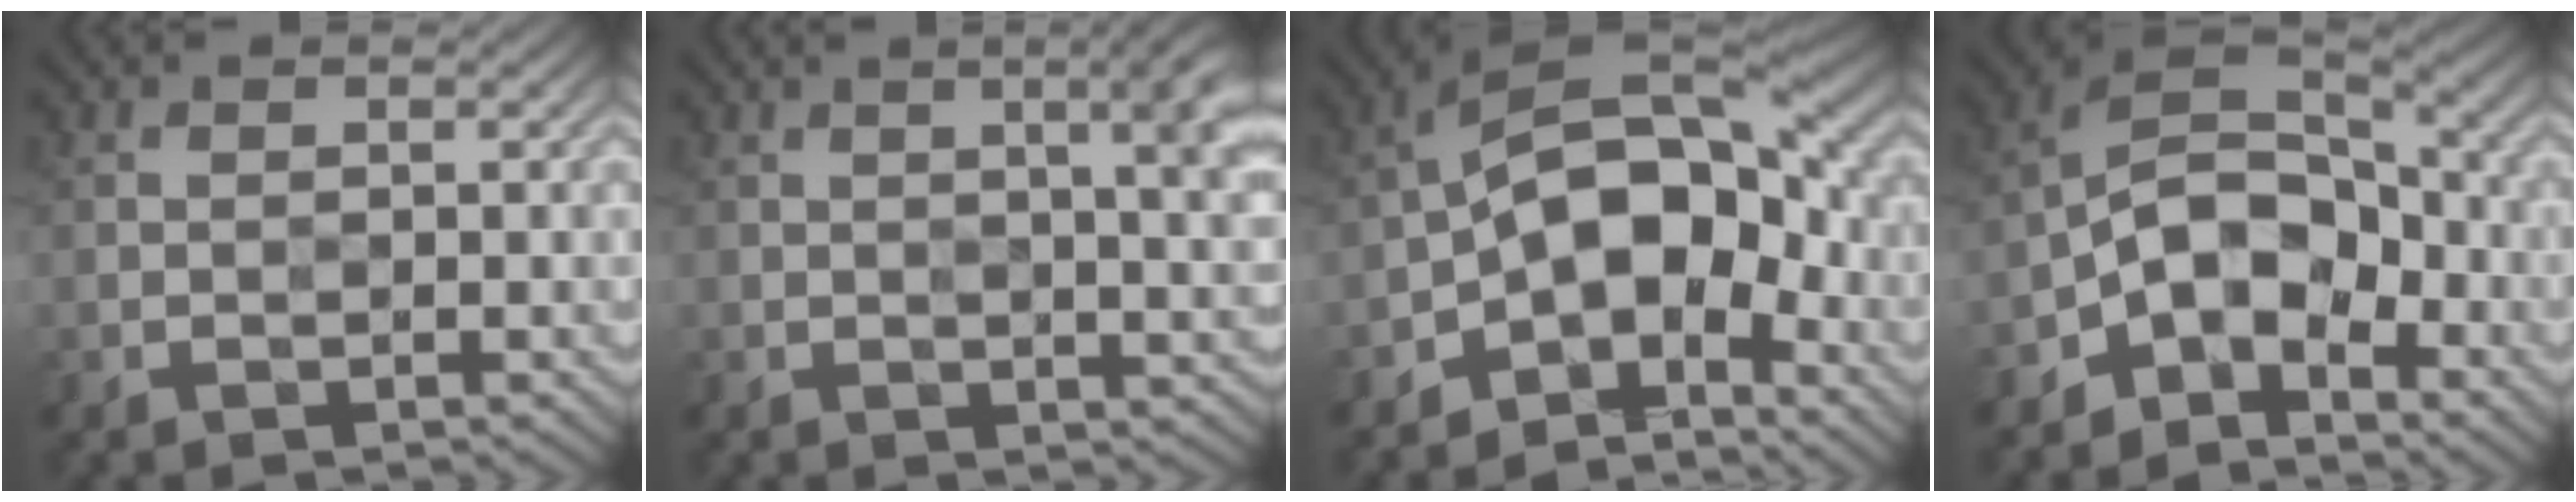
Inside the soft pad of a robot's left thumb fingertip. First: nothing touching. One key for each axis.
{"total": 6.2, "fx": 1.9, "fy": 1.5, "fz": 5.6, "tx": -0.058, "ty": 0.018, "tz": 0.018}
{"total": 12.5, "fx": -4.0, "fy": 6.8, "fz": 9.6, "tx": -0.139, "ty": 0.004, "tz": -0.087}
{"total": 9.4, "fx": -4.9, "fy": 5.5, "fz": 5.9, "tx": -0.098, "ty": 0.002, "tz": -0.112}